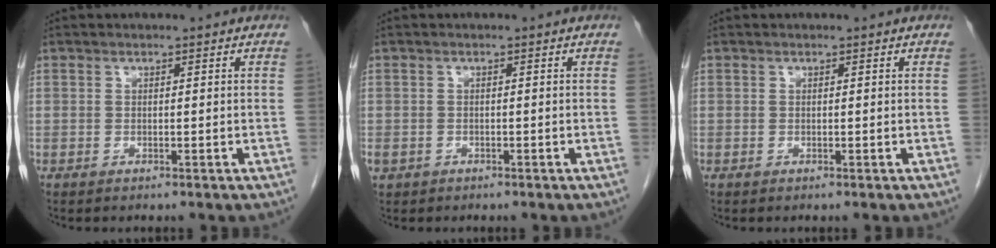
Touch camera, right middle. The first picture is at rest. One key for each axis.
{"total": 2.0, "fx": -1.2, "fy": 1.5, "fz": 0.5, "tx": -0.009, "ty": 0.002, "tz": -0.019}
{"total": 0.0}